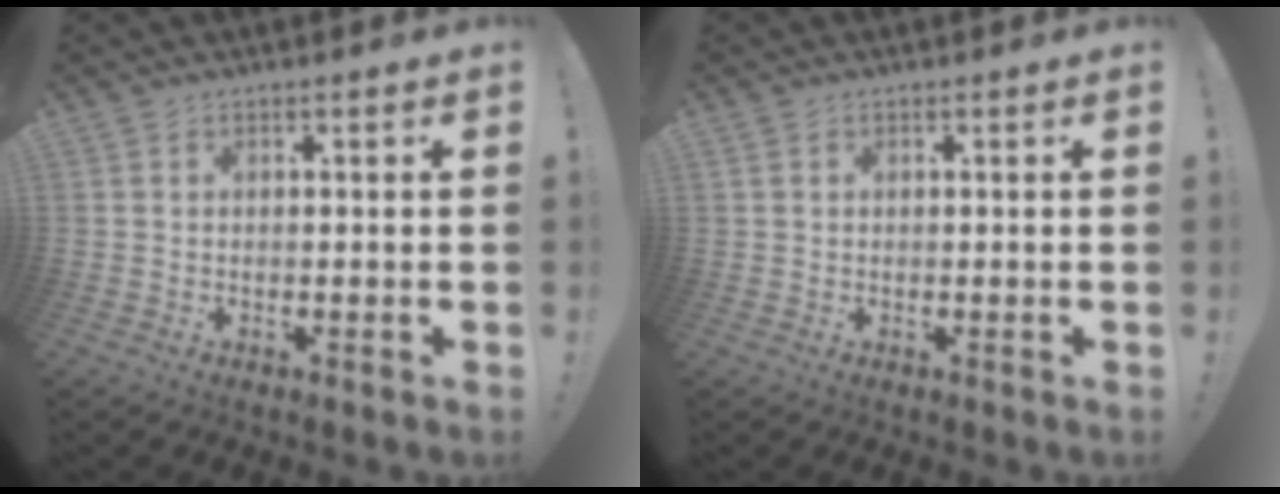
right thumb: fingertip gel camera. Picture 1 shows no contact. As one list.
[{"total": 1.0, "force": [0.5, 0.8, 0.3], "torque": [-0.011, 0.005, 0.011]}]